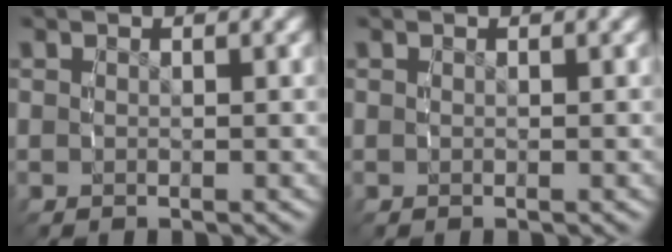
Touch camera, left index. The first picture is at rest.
{"total": 0.0}